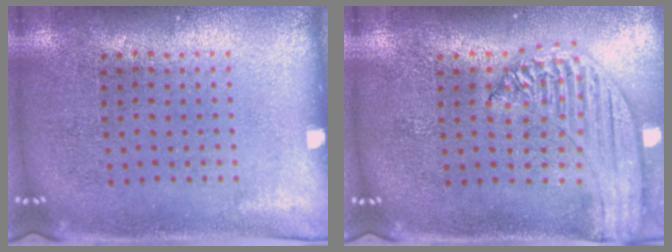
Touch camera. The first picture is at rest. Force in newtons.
{"total": 1.7, "press": 1.6, "slide": 0.5}